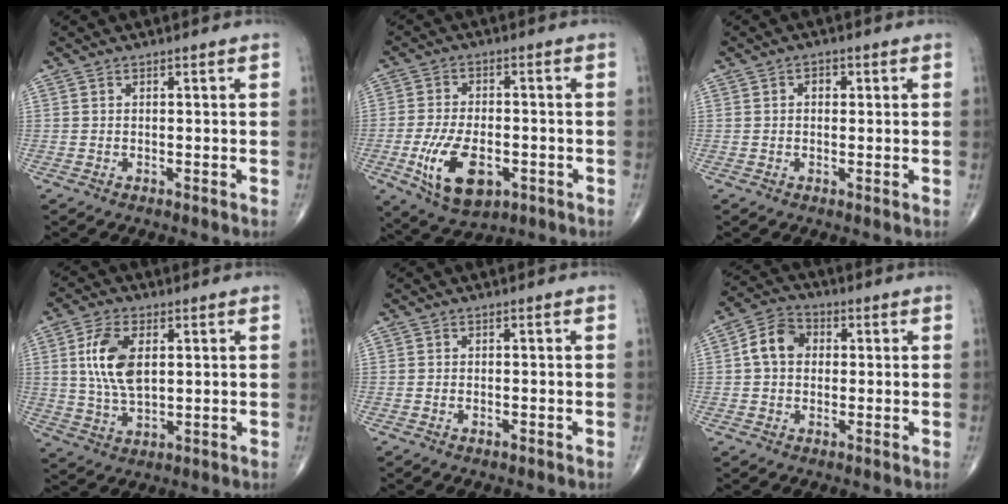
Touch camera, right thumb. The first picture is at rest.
{"total": 12.2, "force": [-4.0, 6.4, 9.5], "torque": [-0.170, 0.002, -0.061]}
{"total": 2.1, "force": [0.5, 1.5, 1.3], "torque": [-0.010, 0.002, 0.004]}
{"total": 10.1, "force": [2.3, 5.3, 8.3], "torque": [-0.161, -0.008, 0.045]}
{"total": 0.6, "force": [-0.3, 0.3, 0.4], "torque": [-0.010, 0.004, -0.004]}
{"total": 7.2, "force": [0.8, 5.6, 4.5], "torque": [-0.071, 0.020, 0.004]}